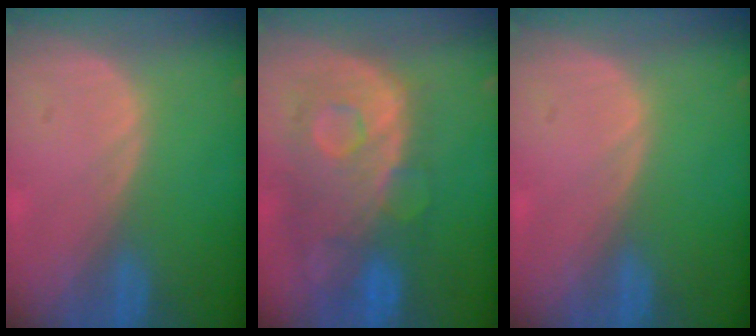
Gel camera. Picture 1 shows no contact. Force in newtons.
{"total": 11.3, "press": 9.8, "slide": 5.7}
{"total": 0.0}